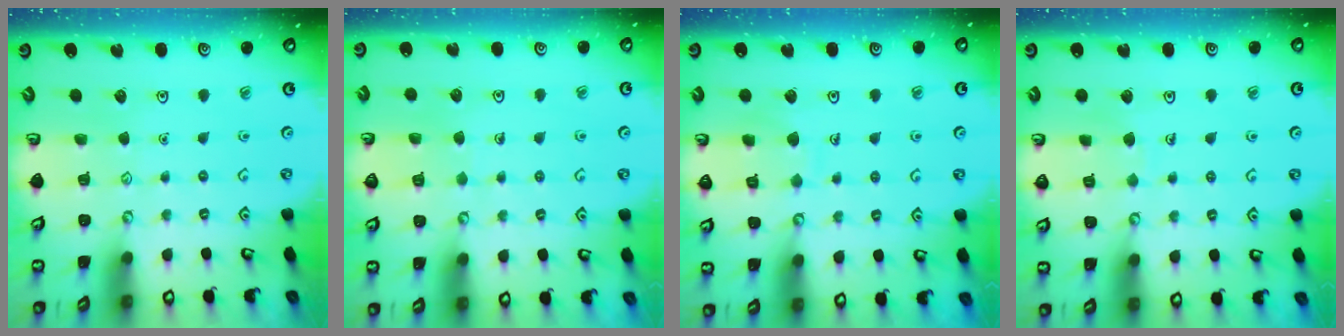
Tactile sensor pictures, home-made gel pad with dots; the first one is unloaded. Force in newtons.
{"total": 3.0, "press": 3.0, "slide": 0.2}
{"total": 7.0, "press": 7.0, "slide": 0.7}
{"total": 3.8, "press": 3.8, "slide": 0.3}